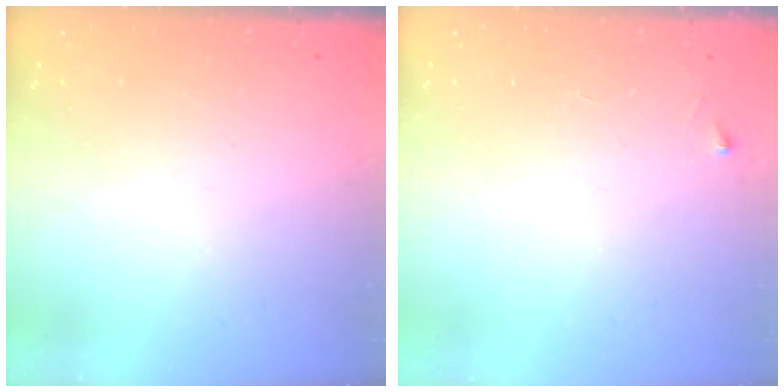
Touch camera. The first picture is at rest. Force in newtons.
{"total": 2.5, "press": 2.5, "slide": 0.3}